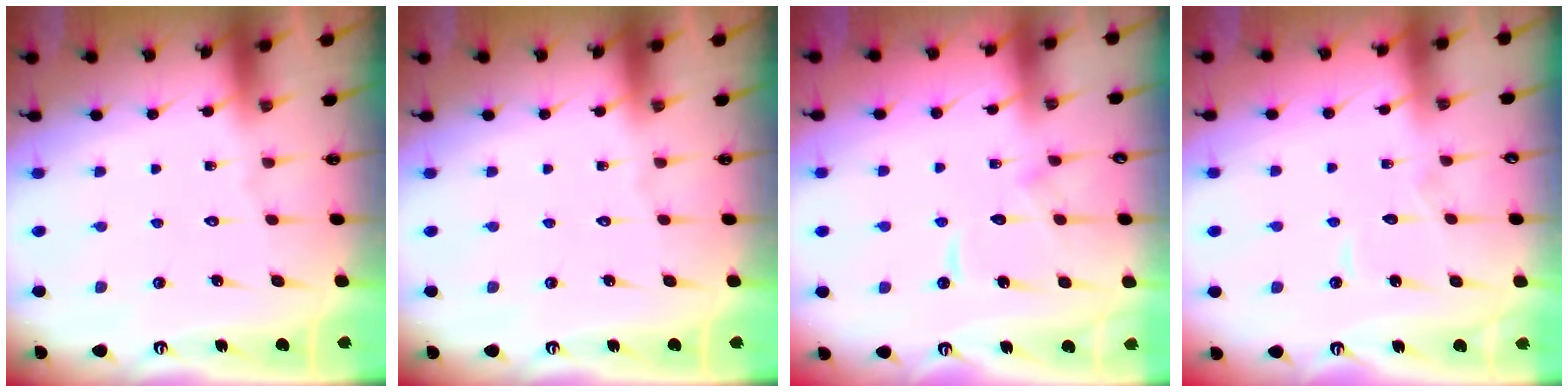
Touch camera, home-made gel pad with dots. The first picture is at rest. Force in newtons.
{"total": 0.0}
{"total": 9.6, "press": 9.6, "slide": 0.9}
{"total": 3.4, "press": 3.4, "slide": 0.2}